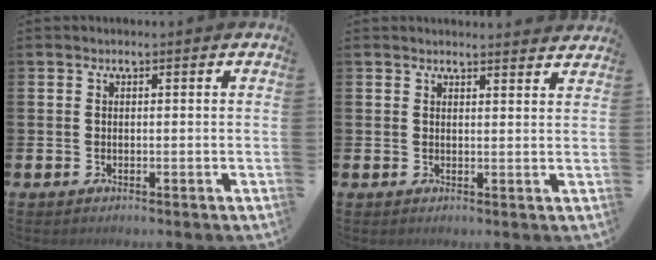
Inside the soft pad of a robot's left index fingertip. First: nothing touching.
{"total": 2.2, "force": [2.2, 0.0, -0.1], "torque": [0.011, -0.019, 0.037]}